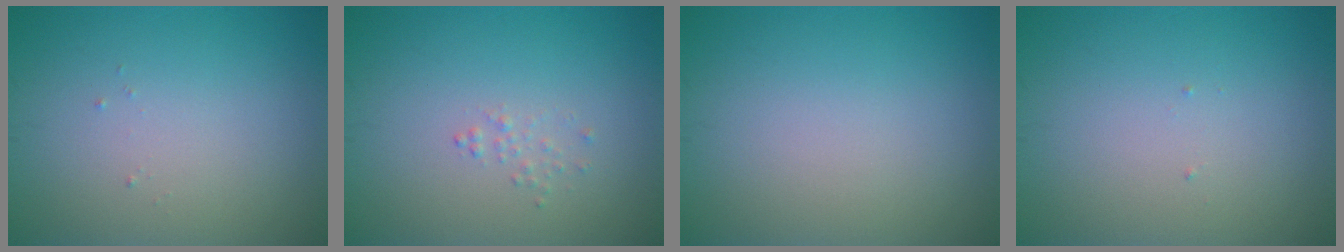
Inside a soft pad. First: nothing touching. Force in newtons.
{"total": 0.7, "press": 0.7, "slide": 0.1}
{"total": 0.0}
{"total": 0.0}